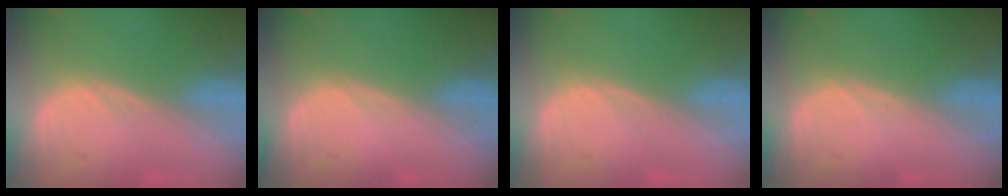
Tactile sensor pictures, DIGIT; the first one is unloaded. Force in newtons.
{"total": 0.0}
{"total": 0.0}
{"total": 0.0}